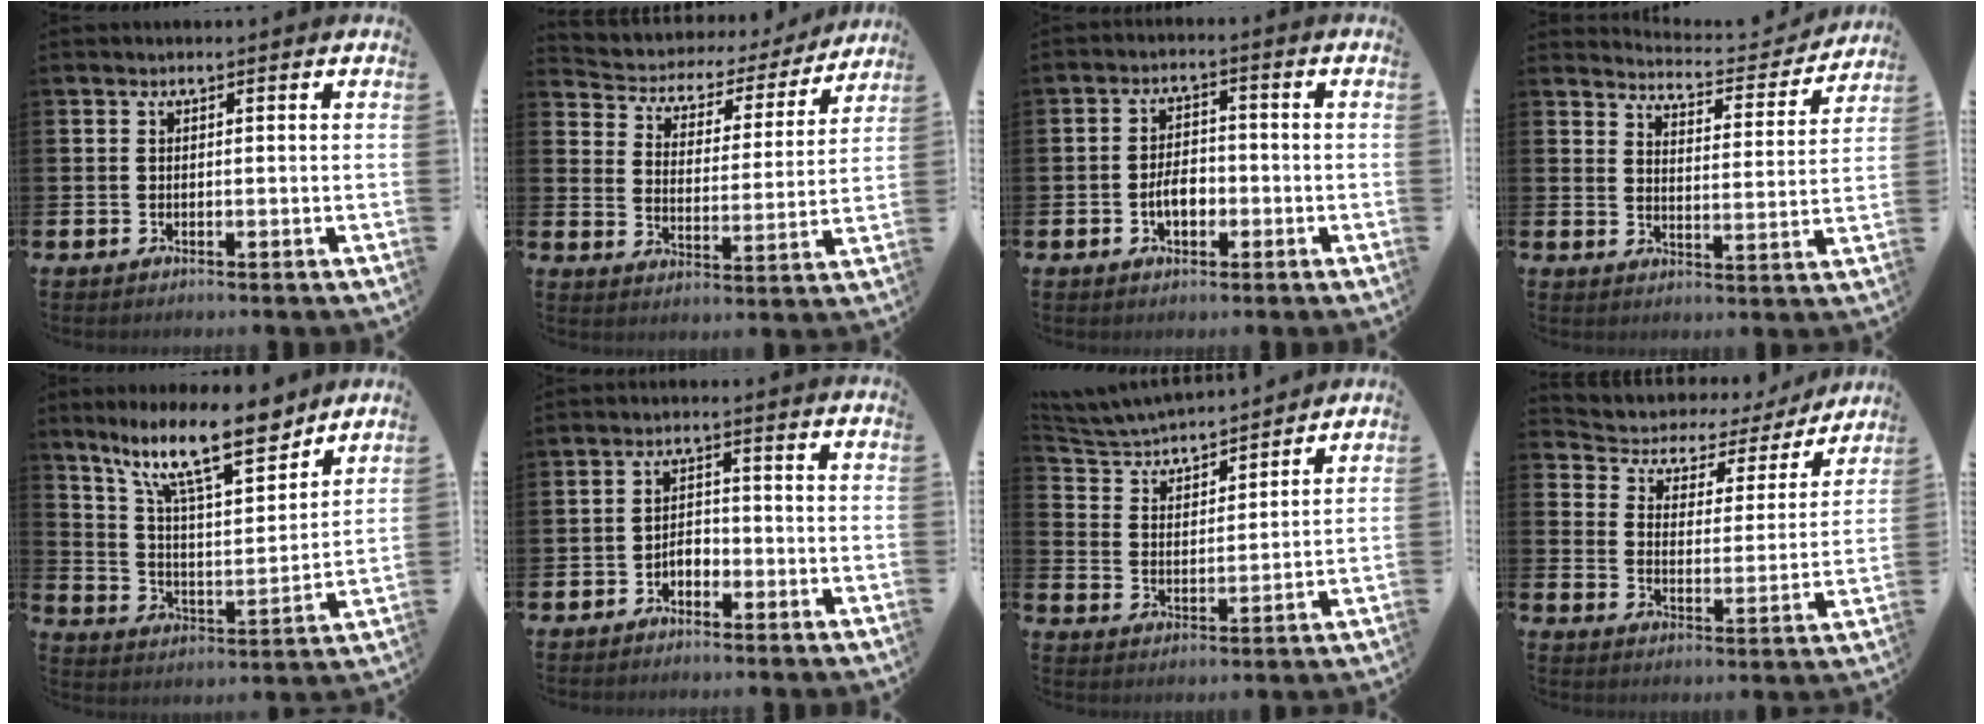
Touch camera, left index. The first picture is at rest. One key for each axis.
{"total": 4.5, "fx": 3.8, "fy": 2.2, "fz": 0.6, "tx": -0.040, "ty": -0.033, "tz": 0.058}
{"total": 3.9, "fx": -1.2, "fy": 2.3, "fz": 2.9, "tx": -0.032, "ty": -0.002, "tz": -0.028}
{"total": 4.4, "fx": 4.3, "fy": 0.4, "fz": 0.4, "tx": -0.021, "ty": -0.038, "tz": 0.069}
{"total": 14.0, "fx": 10.5, "fy": 3.5, "fz": 8.5, "tx": -0.171, "ty": -0.047, "tz": 0.182}
{"total": 2.3, "fx": -1.9, "fy": 1.2, "fz": 0.6, "tx": -0.020, "ty": 0.008, "tz": -0.040}
{"total": 4.8, "fx": 4.6, "fy": 0.8, "fz": 0.8, "tx": -0.041, "ty": -0.042, "tz": 0.074}
{"total": 4.9, "fx": 4.0, "fy": 2.6, "fz": 1.0, "tx": -0.047, "ty": -0.031, "tz": 0.060}